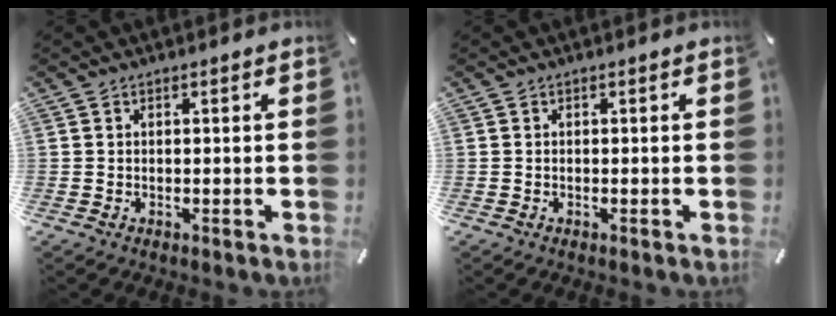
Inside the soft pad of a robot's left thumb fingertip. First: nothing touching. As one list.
[{"total": 0.0}]